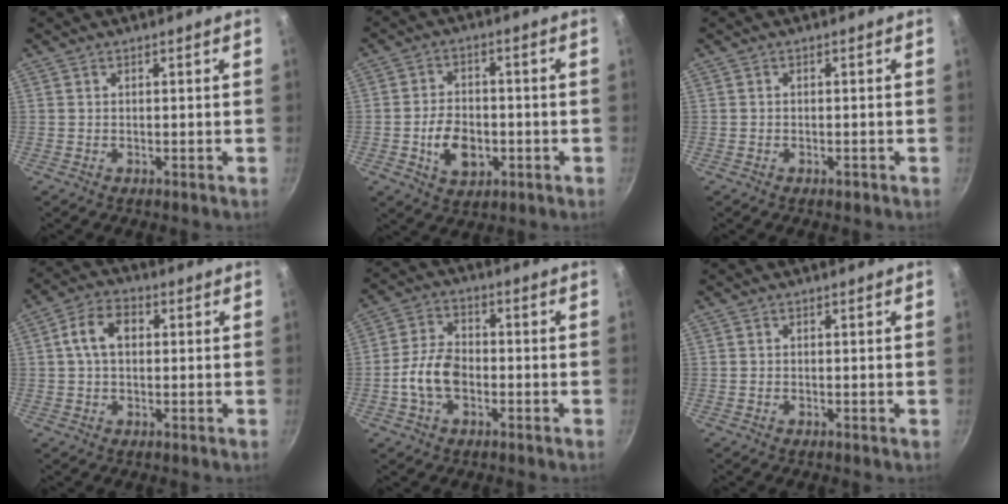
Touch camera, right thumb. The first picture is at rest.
{"total": 8.8, "force": [-2.3, 6.0, 6.0], "torque": [-0.081, 0.014, -0.036]}
{"total": 1.0, "force": [-0.6, 0.6, 0.6], "torque": [-0.011, 0.004, -0.008]}
{"total": 7.2, "force": [1.0, 4.8, 5.3], "torque": [-0.079, 0.018, 0.009]}
{"total": 8.5, "force": [-2.2, 5.5, 6.1], "torque": [-0.102, 0.029, -0.048]}
{"total": 0.0}